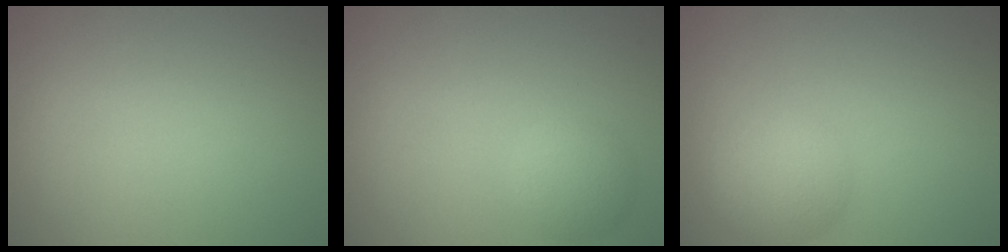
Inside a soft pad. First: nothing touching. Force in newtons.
{"total": 2.2, "press": 2.2, "slide": 0.1}
{"total": 3.7, "press": 3.7, "slide": 0.3}